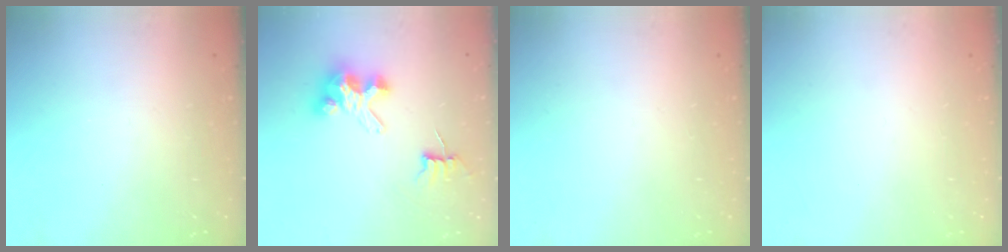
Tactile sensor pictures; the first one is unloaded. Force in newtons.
{"total": 6.9, "press": 6.9, "slide": 0.5}
{"total": 0.0}
{"total": 0.0}